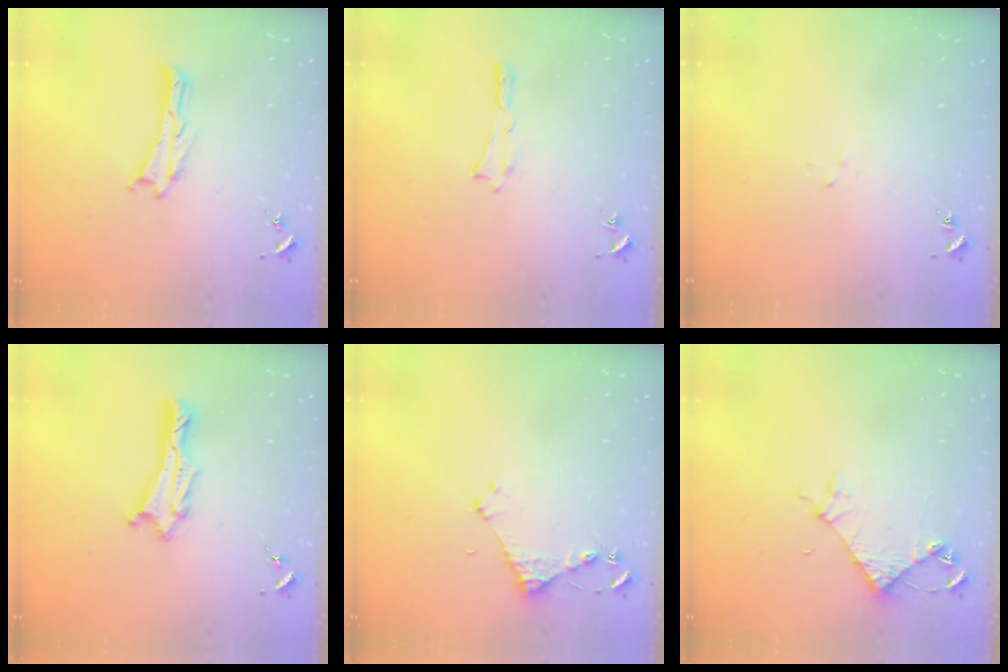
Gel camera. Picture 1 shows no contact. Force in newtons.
{"total": 0.0}
{"total": 1.8, "press": 1.8, "slide": 0.1}
{"total": 1.3, "press": 1.2, "slide": 0.1}
{"total": 3.3, "press": 3.3, "slide": 0.3}
{"total": 4.6, "press": 4.6, "slide": 0.3}